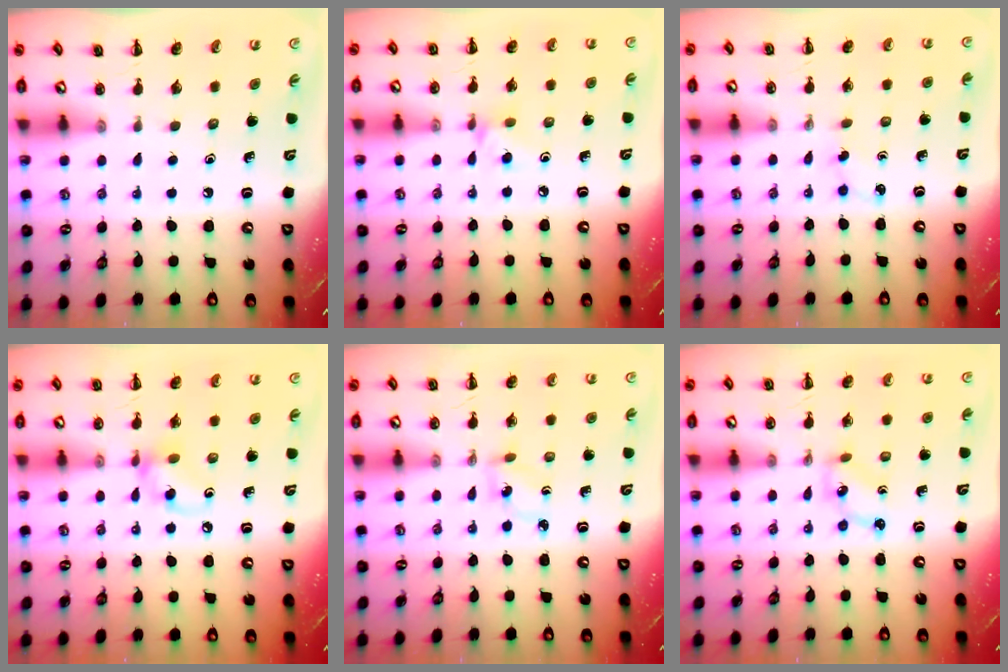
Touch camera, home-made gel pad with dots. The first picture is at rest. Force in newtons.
{"total": 5.0, "press": 4.8, "slide": 1.4}
{"total": 3.0, "press": 2.8, "slide": 0.9}
{"total": 7.5, "press": 7.5, "slide": 0.9}
{"total": 2.7, "press": 2.6, "slide": 0.9}
{"total": 1.9, "press": 1.9, "slide": 0.3}